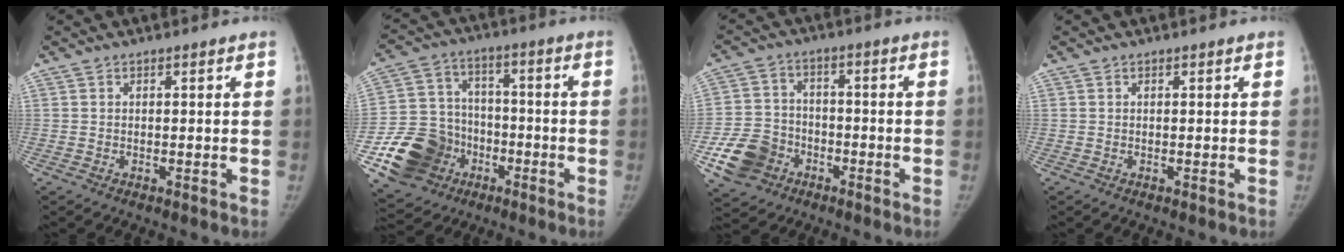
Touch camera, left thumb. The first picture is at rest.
{"total": 17.0, "force": [-6.7, 14.2, 6.4], "torque": [-0.104, 0.056, -0.107]}
{"total": 10.7, "force": [-4.9, 8.6, 4.1], "torque": [-0.063, 0.026, -0.089]}
{"total": 0.0}